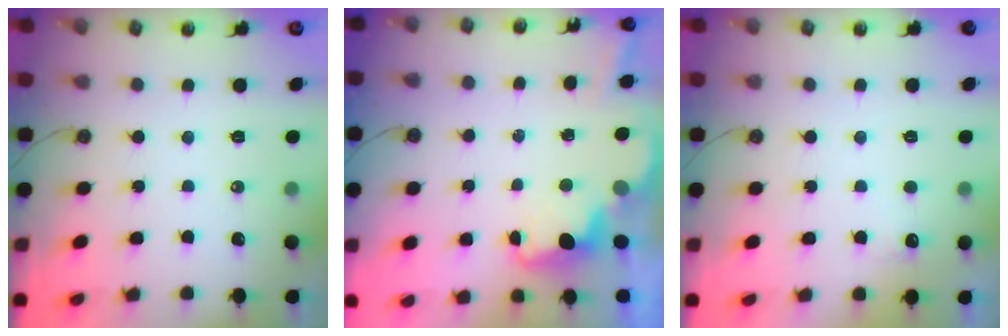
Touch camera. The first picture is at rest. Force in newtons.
{"total": 3.5, "press": 3.4, "slide": 0.7}
{"total": 2.5, "press": 2.3, "slide": 0.9}